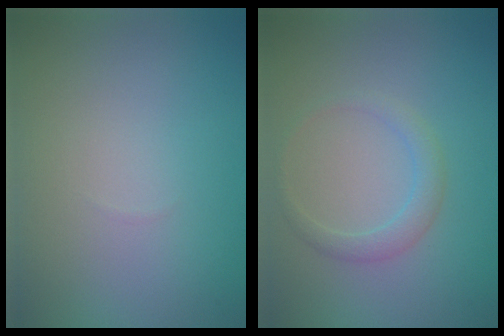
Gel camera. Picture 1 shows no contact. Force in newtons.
{"total": 1.7, "press": 1.7, "slide": 0.2}